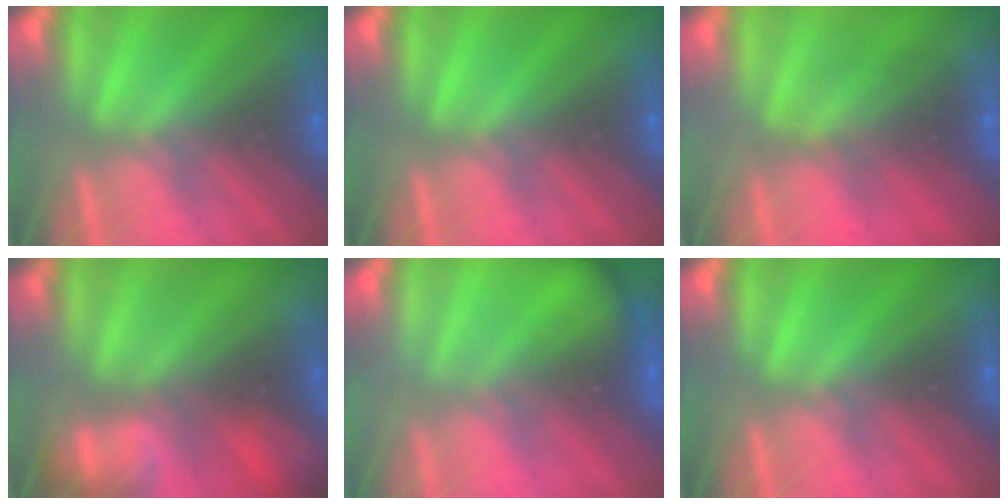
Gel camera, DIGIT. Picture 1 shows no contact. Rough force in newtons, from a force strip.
{"total": 0.0}
{"total": 2.5}
{"total": 9.3}
{"total": 2.3}
{"total": 0.0}